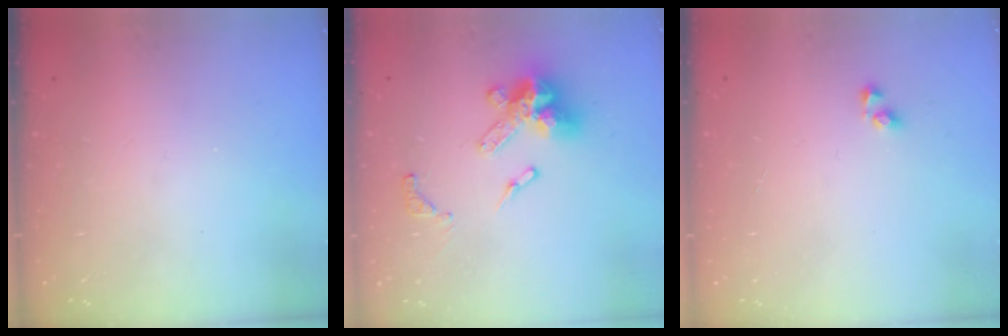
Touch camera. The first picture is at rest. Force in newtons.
{"total": 13.7, "press": 13.6, "slide": 1.5}
{"total": 2.9, "press": 2.9, "slide": 0.2}